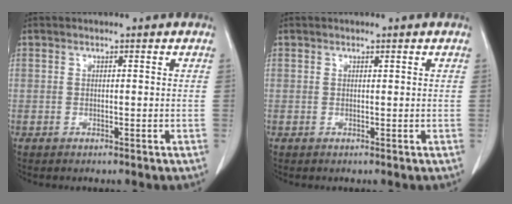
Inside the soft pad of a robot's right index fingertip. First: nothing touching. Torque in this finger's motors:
{"motor_torque": [-0.07, 0.09, -0.02, -0.01]}